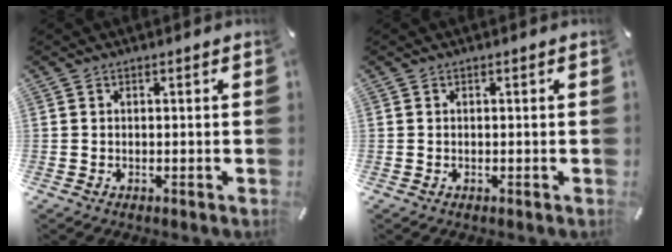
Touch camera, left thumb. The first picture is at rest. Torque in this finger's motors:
{"motor_torque": [0.00, 0.00, -0.03, 0.03, 0.00]}